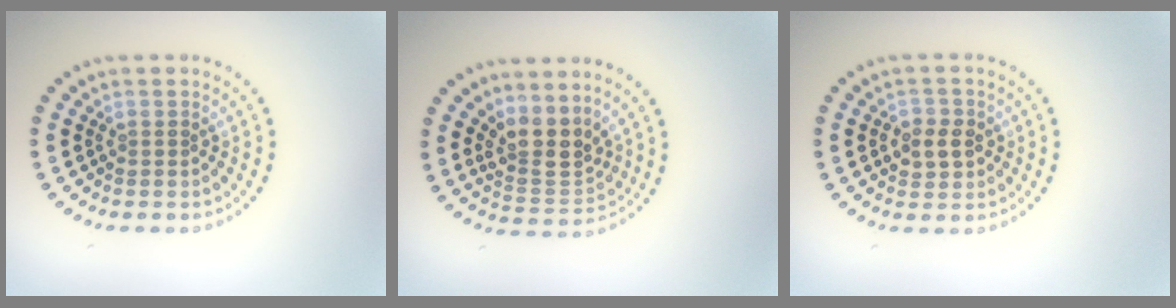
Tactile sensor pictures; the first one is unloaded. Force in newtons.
{"total": 3.6, "press": 3.1, "slide": 1.9}
{"total": 2.5, "press": 2.4, "slide": 0.5}